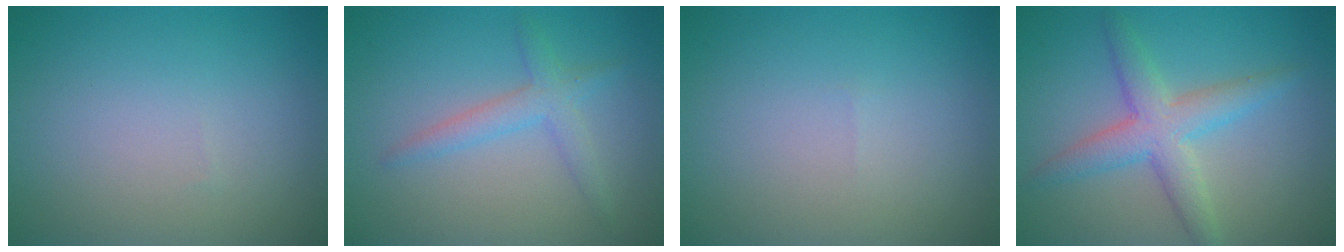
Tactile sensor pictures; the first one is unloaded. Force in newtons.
{"total": 2.4, "press": 2.4, "slide": 0.3}
{"total": 0.0}
{"total": 4.4, "press": 4.4, "slide": 0.0}